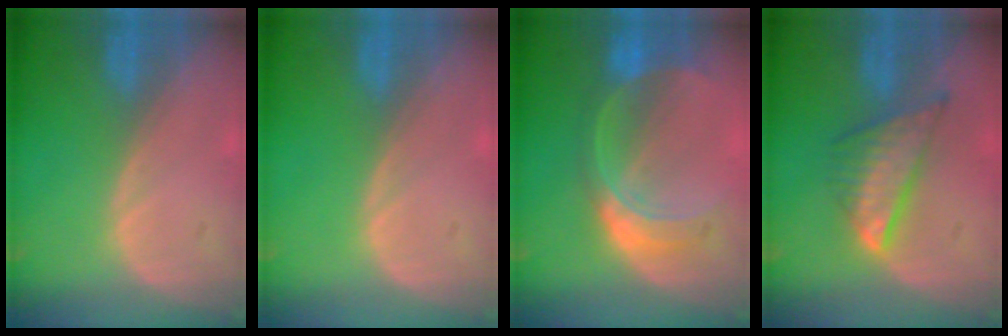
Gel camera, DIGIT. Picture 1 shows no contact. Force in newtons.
{"total": 0.0}
{"total": 7.5, "press": 6.6, "slide": 3.7}
{"total": 7.5, "press": 6.5, "slide": 3.7}